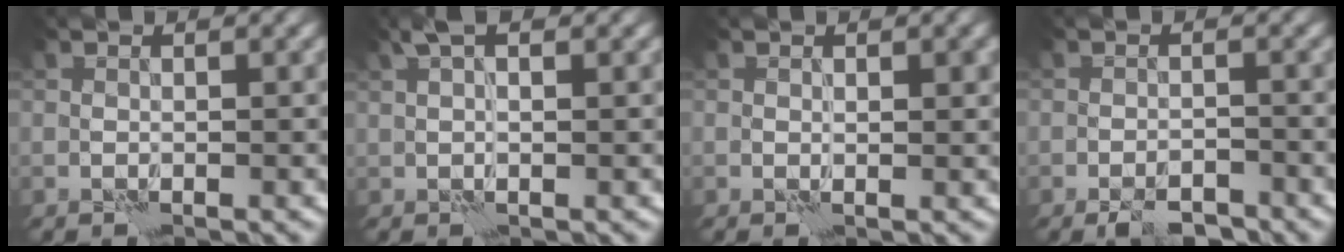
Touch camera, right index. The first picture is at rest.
{"total": 1.8, "force": [1.2, 0.3, 1.4], "torque": [-0.025, 0.004, 0.019]}
{"total": 1.3, "force": [0.5, 0.7, 1.0], "torque": [-0.008, -0.005, 0.009]}
{"total": 3.0, "force": [-2.5, 0.9, 1.5], "torque": [-0.017, -0.002, -0.042]}